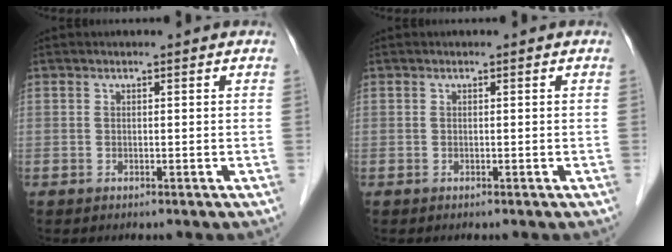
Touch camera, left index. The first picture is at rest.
{"total": 0.0}